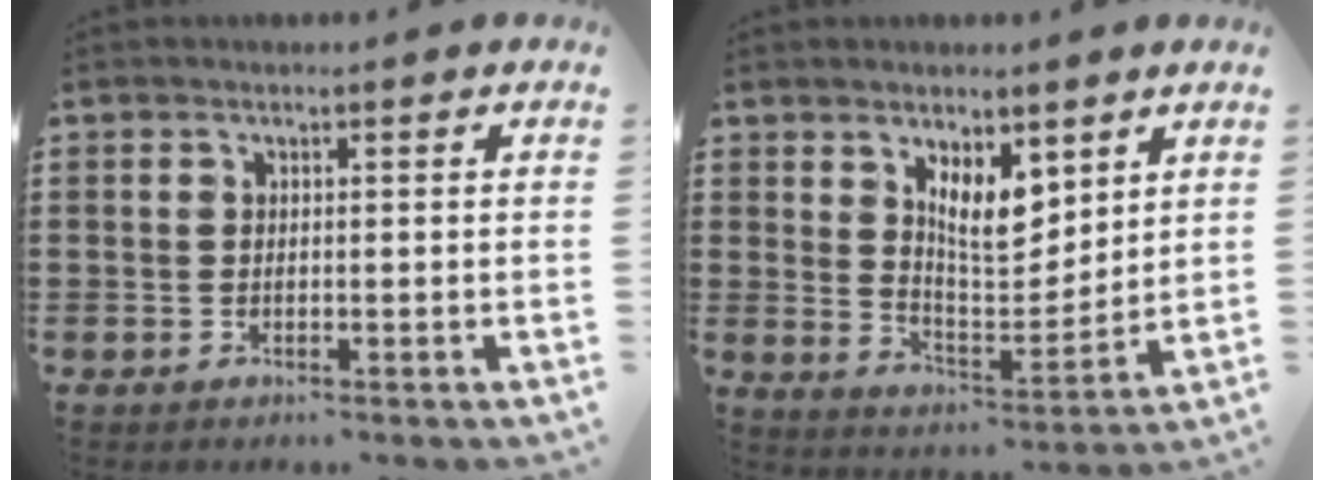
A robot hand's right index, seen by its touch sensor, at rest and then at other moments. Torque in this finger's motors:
{"motor_torque": [0.68, 0.56, 0.29, 0.06]}